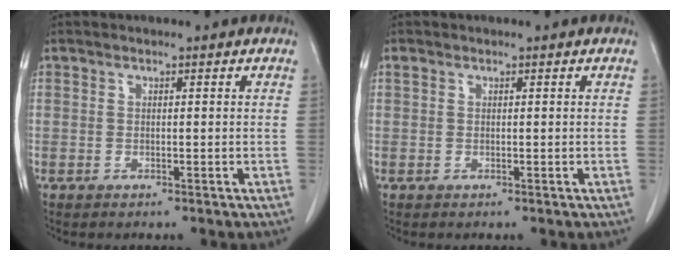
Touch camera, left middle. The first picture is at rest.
{"total": 0.0}